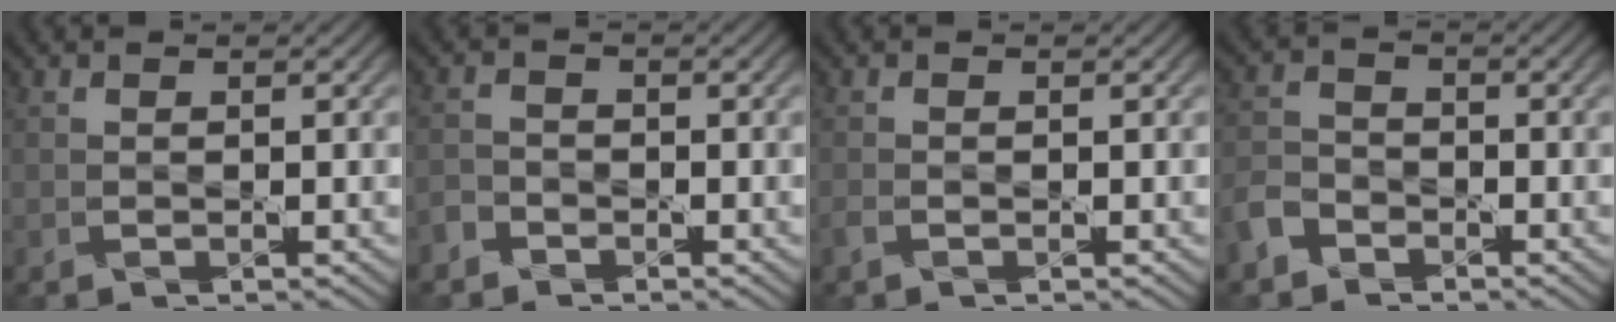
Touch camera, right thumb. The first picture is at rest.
{"total": 2.0, "force": [-1.7, 1.0, 0.1], "torque": [-0.005, 0.003, -0.044]}
{"total": 1.2, "force": [-0.8, 0.7, 0.7], "torque": [-0.023, 0.000, -0.017]}
{"total": 4.0, "force": [-3.0, 2.4, 1.1], "torque": [-0.040, 0.001, -0.073]}